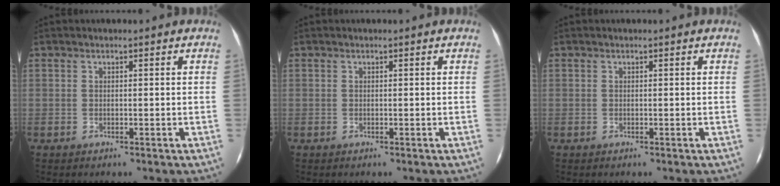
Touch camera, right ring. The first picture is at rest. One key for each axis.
{"total": 0.0}
{"total": 0.0}